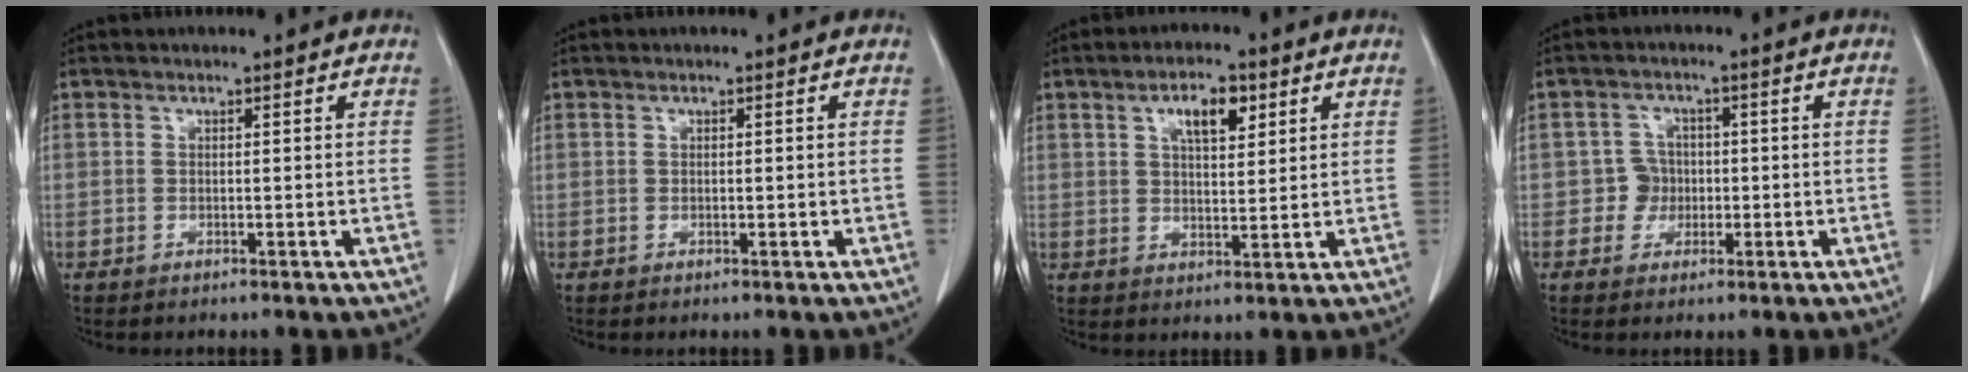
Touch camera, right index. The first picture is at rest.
{"total": 0.9, "force": [-0.1, 0.5, 0.8], "torque": [-0.020, 0.000, 0.001]}
{"total": 6.9, "force": [3.1, 2.9, 5.3], "torque": [-0.094, 0.007, 0.055]}
{"total": 3.7, "force": [-0.5, 3.6, 0.6], "torque": [-0.003, 0.016, -0.005]}